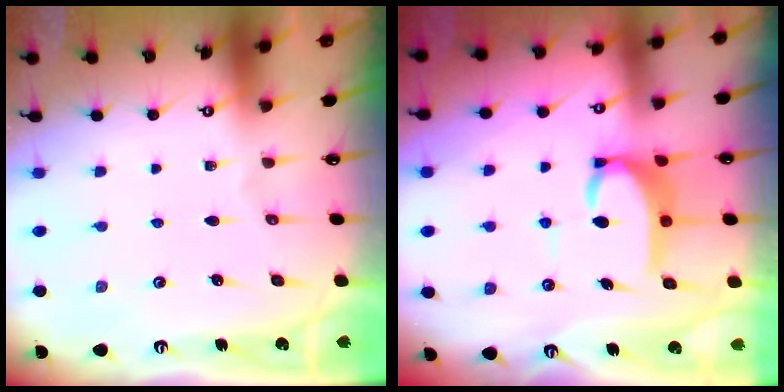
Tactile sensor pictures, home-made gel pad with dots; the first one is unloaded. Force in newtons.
{"total": 6.4, "press": 6.4, "slide": 0.6}